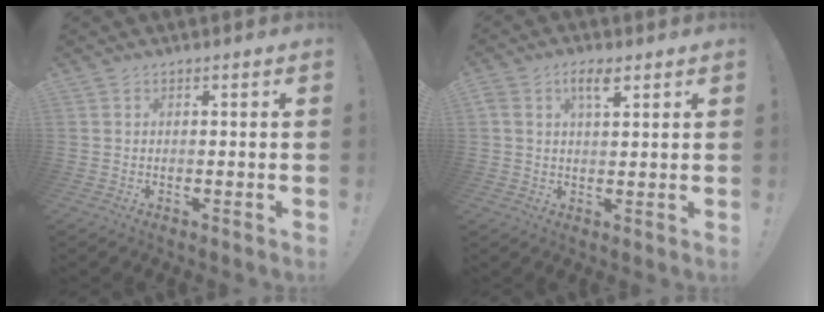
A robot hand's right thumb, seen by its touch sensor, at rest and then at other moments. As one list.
[{"total": 4.8, "force": [2.4, 1.9, 3.8], "torque": [-0.063, -0.003, 0.039]}]